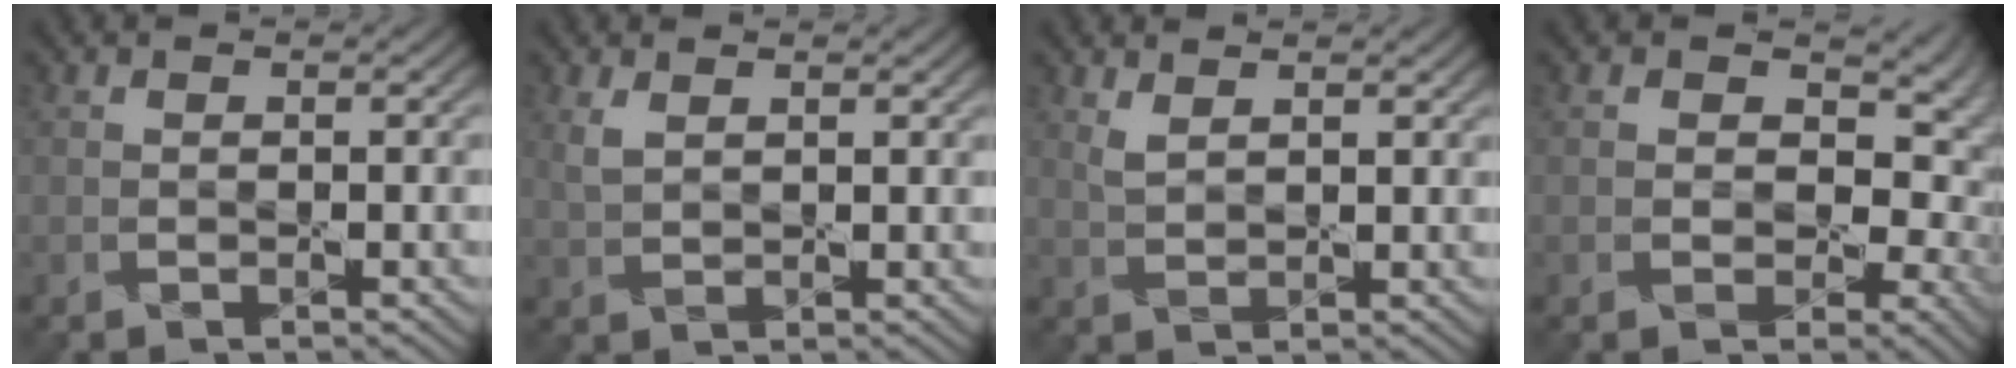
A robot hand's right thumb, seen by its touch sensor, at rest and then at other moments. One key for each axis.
{"total": 2.5, "fx": 1.4, "fy": 1.2, "fz": 1.6, "tx": -0.047, "ty": -0.002, "tz": 0.033}
{"total": 2.4, "fx": 1.7, "fy": 0.9, "fz": 1.5, "tx": -0.041, "ty": -0.002, "tz": 0.040}
{"total": 7.4, "fx": 0.1, "fy": 5.6, "fz": 4.9, "tx": -0.061, "ty": 0.004, "tz": 0.010}